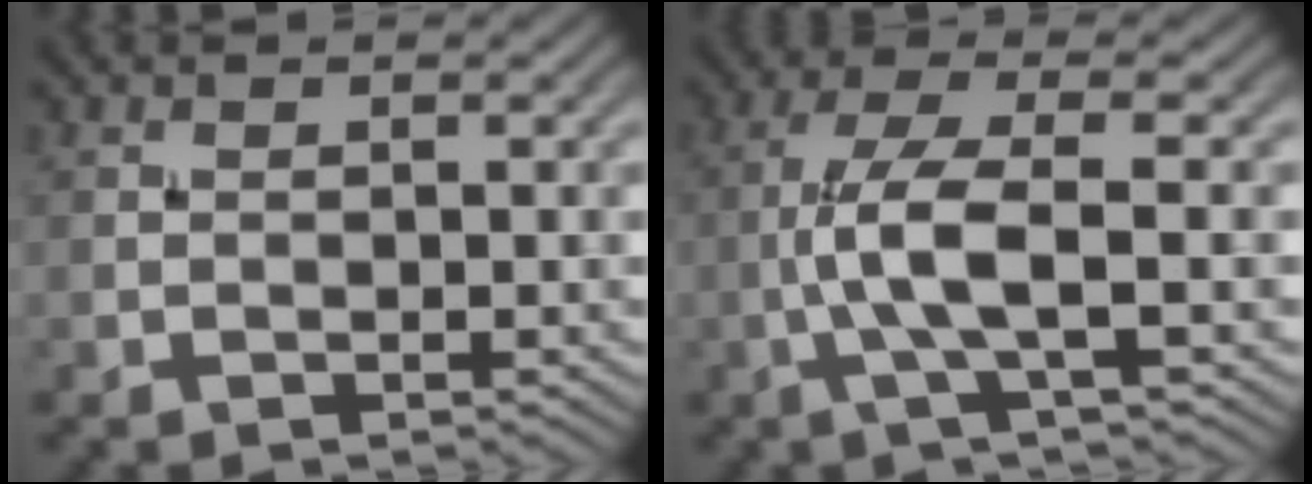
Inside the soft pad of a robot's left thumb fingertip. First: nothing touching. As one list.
[{"total": 6.5, "force": [-1.2, 1.2, 6.2], "torque": [-0.129, 0.016, -0.035]}]